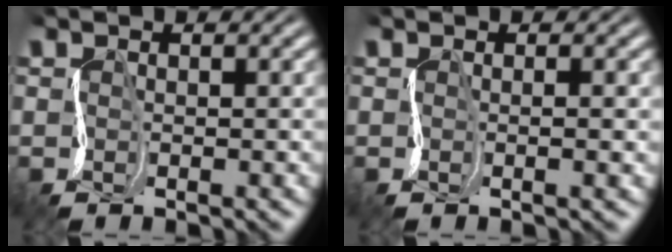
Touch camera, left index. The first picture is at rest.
{"total": 1.1, "force": [0.4, 0.3, 0.9], "torque": [-0.005, 0.006, 0.003]}